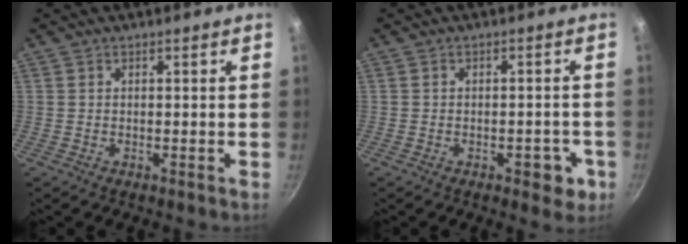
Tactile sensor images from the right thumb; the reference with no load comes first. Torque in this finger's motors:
{"motor_torque": [0.70, 0.94, -0.15, 0.06, 0.15]}